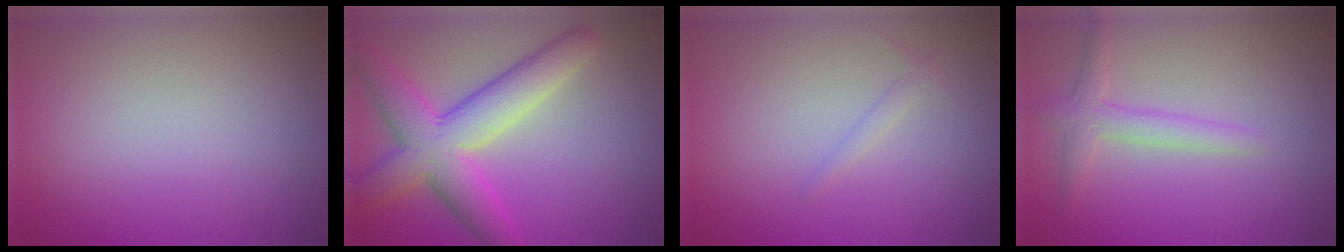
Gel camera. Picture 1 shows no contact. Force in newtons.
{"total": 7.3, "press": 7.3, "slide": 0.4}
{"total": 0.9, "press": 0.9, "slide": 0.0}
{"total": 2.3, "press": 2.3, "slide": 0.1}